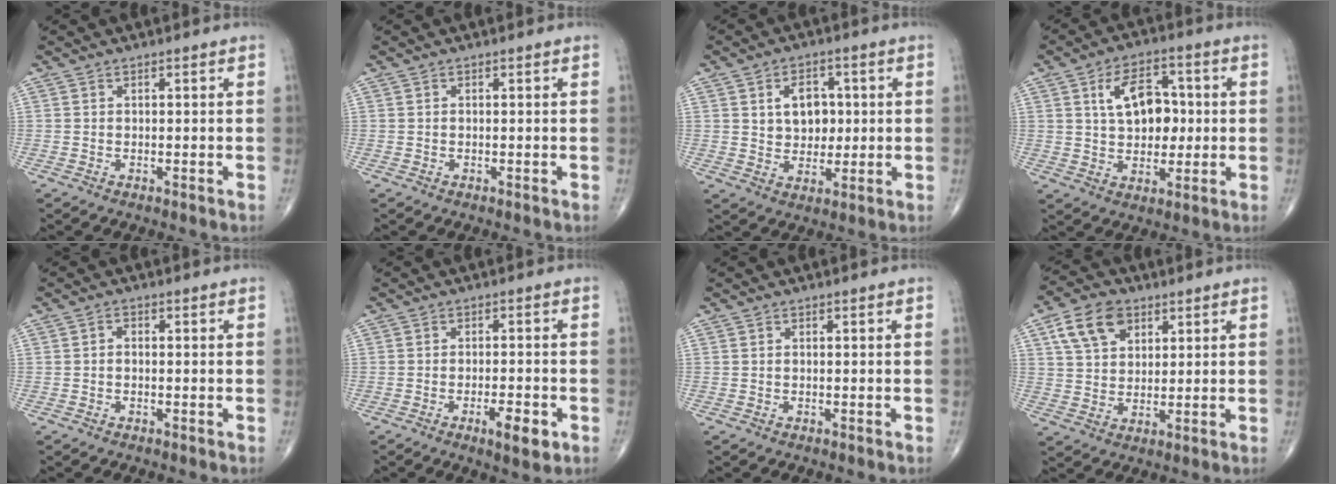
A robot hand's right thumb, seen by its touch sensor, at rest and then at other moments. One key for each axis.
{"total": 0.0}
{"total": 7.7, "fx": 1.5, "fy": 5.7, "fz": 4.9, "tx": -0.042, "ty": -0.005, "tz": 0.027}
{"total": 11.4, "fx": 1.9, "fy": 7.3, "fz": 8.6, "tx": -0.110, "ty": 0.007, "tz": 0.031}
{"total": 1.3, "fx": -0.1, "fy": 1.0, "fz": 0.9, "tx": -0.010, "ty": 0.006, "tz": -0.004}
{"total": 5.5, "fx": -2.5, "fy": 1.6, "fz": 4.7, "tx": -0.071, "ty": 0.001, "tz": -0.035}
{"total": 0.0}
{"total": 9.8, "fx": 4.5, "fy": 6.7, "fz": 5.7, "tx": -0.083, "ty": -0.008, "tz": 0.081}